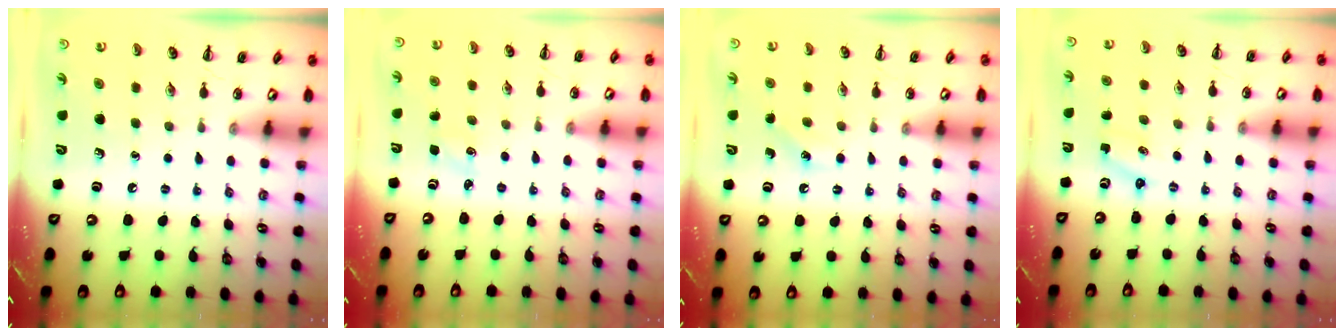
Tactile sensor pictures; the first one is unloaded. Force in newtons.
{"total": 1.4, "press": 1.3, "slide": 0.4}
{"total": 4.1, "press": 4.0, "slide": 1.1}
{"total": 1.9, "press": 1.8, "slide": 0.6}